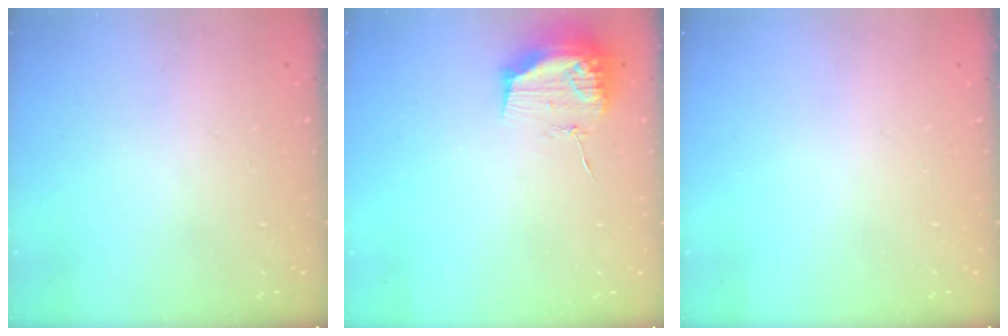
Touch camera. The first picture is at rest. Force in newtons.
{"total": 13.1, "press": 13.1, "slide": 0.1}
{"total": 0.0}